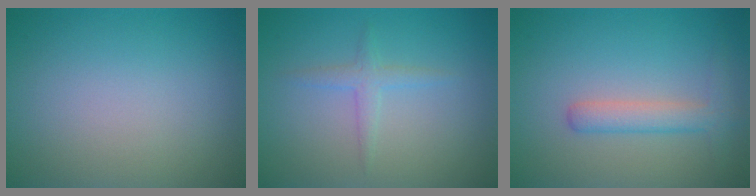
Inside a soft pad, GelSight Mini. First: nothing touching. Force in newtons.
{"total": 1.5, "press": 1.5, "slide": 0.0}
{"total": 2.7, "press": 2.7, "slide": 0.1}